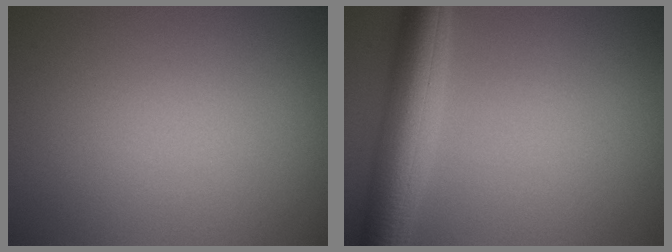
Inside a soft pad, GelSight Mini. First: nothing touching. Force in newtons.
{"total": 6.6, "press": 6.6, "slide": 0.1}